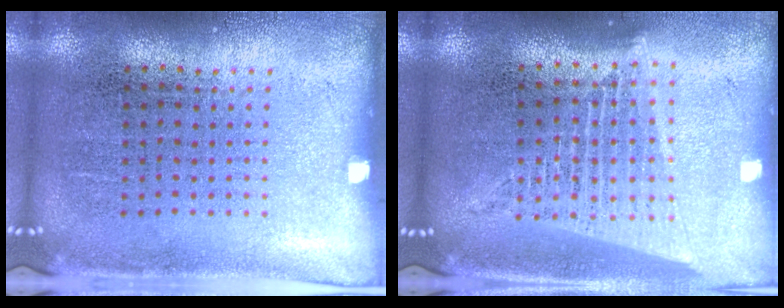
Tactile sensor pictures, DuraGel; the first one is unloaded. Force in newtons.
{"total": 1.8, "press": 1.6, "slide": 0.8}